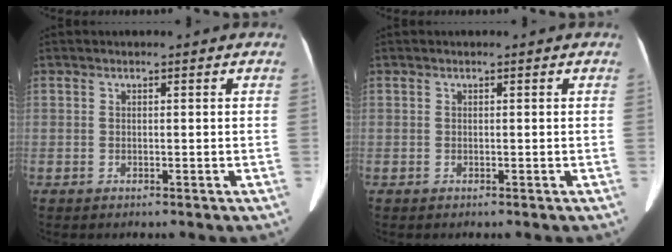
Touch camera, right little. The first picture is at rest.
{"total": 0.0}